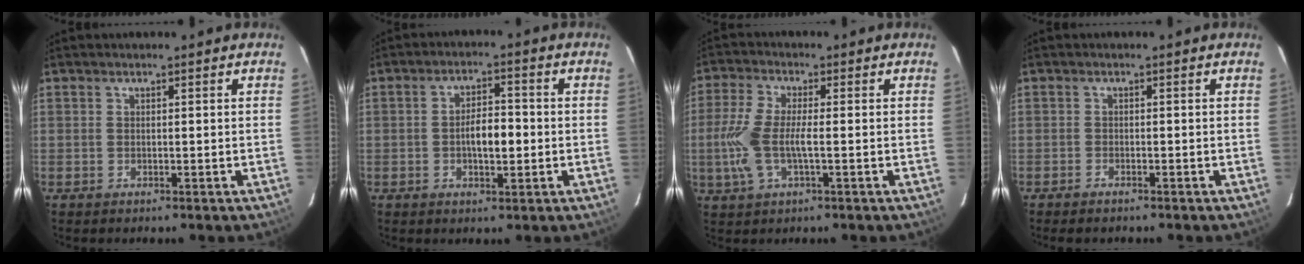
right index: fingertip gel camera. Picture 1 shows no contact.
{"total": 5.8, "force": [-1.0, 2.4, 5.2], "torque": [-0.093, 0.007, -0.012]}
{"total": 8.9, "force": [-1.5, 2.7, 8.3], "torque": [-0.187, -0.002, -0.030]}
{"total": 1.6, "force": [-1.4, 0.4, 0.6], "torque": [-0.019, -0.001, -0.027]}